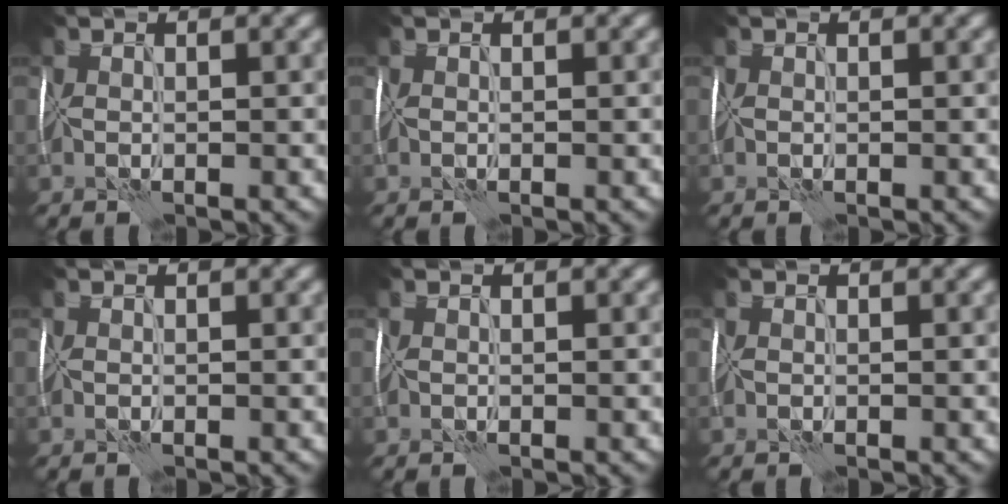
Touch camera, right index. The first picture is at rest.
{"total": 0.0}
{"total": 0.0}
{"total": 0.0}
{"total": 0.0}
{"total": 0.0}